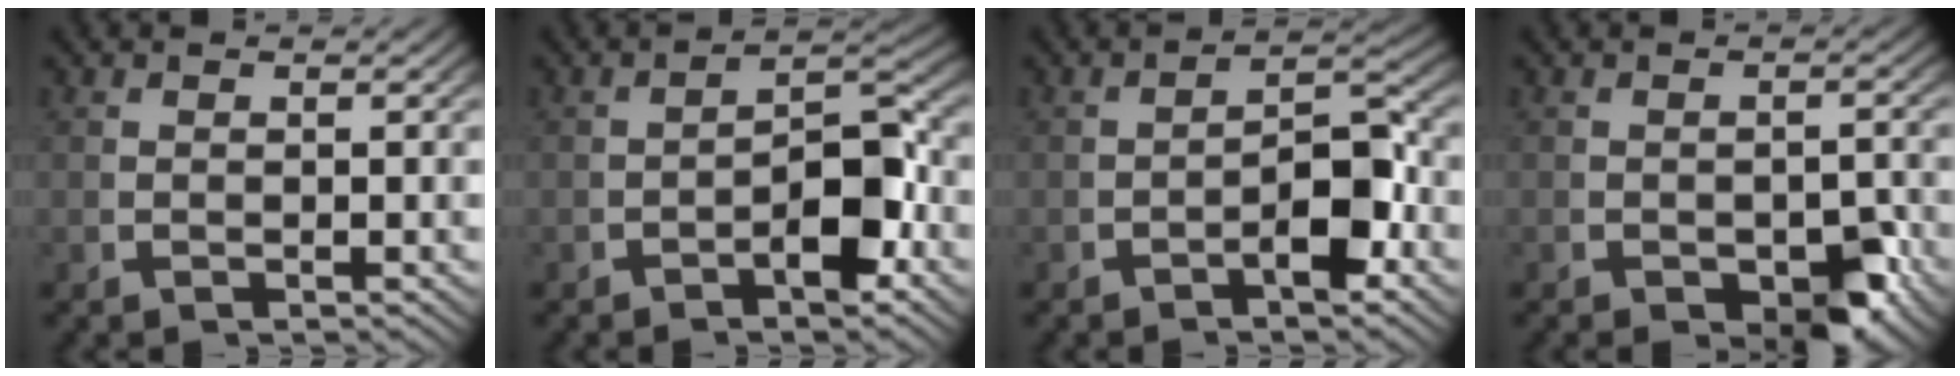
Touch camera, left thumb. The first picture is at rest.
{"total": 5.0, "force": [-1.2, 2.2, 4.3], "torque": [-0.062, -0.006, -0.018]}
{"total": 4.4, "force": [-1.1, 1.8, 3.9], "torque": [-0.058, -0.005, -0.018]}
{"total": 4.5, "force": [-2.0, 2.4, 3.3], "torque": [-0.046, -0.025, -0.022]}